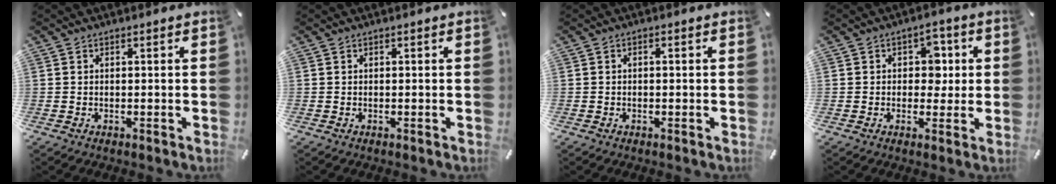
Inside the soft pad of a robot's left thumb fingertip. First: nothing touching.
{"total": 0.0}
{"total": 0.7, "force": [-0.2, 0.4, 0.6], "torque": [-0.011, 0.002, -0.006]}
{"total": 5.1, "force": [0.4, 4.1, 3.1], "torque": [-0.026, -0.004, -0.004]}